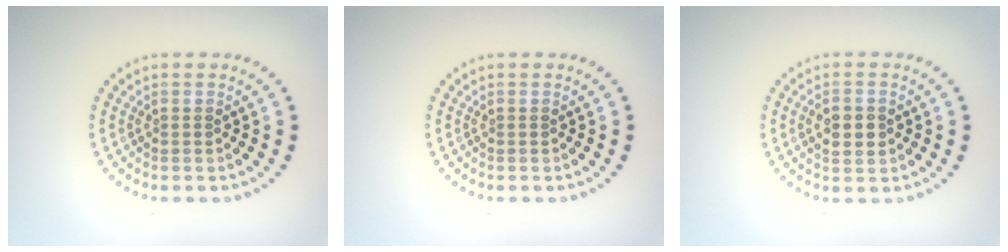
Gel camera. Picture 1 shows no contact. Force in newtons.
{"total": 0.0}
{"total": 2.6, "press": 2.6, "slide": 0.1}